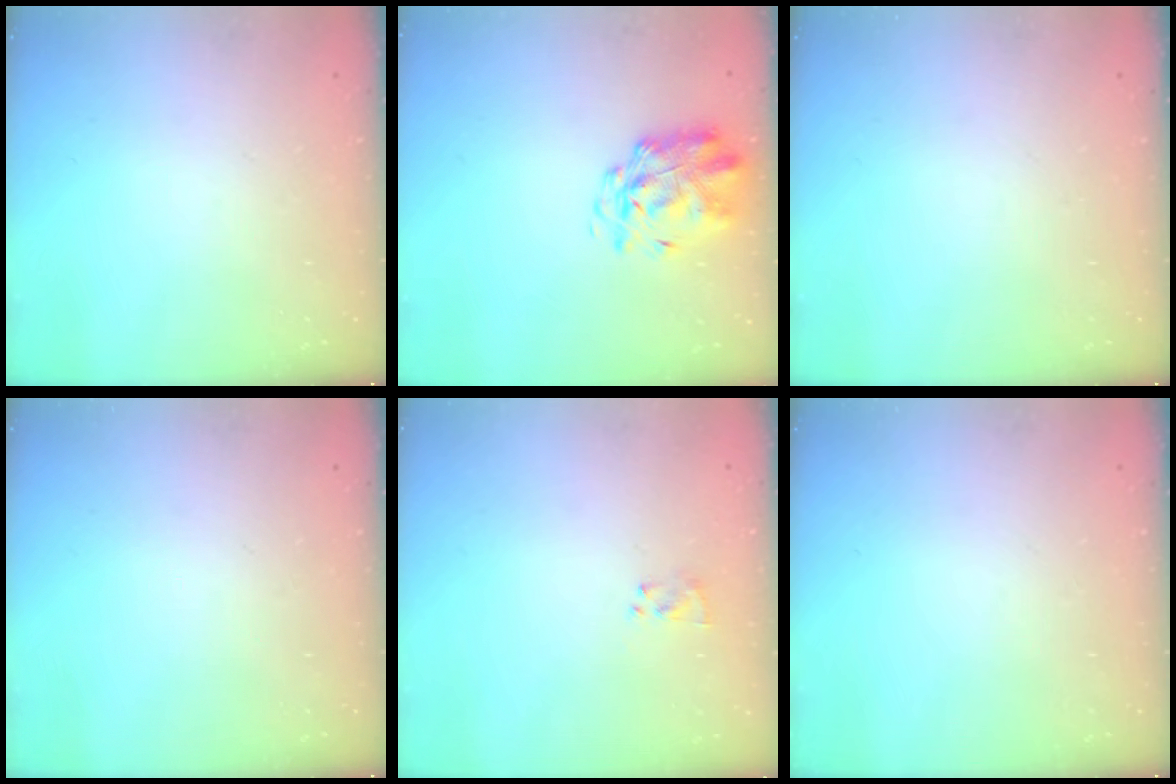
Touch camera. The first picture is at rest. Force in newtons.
{"total": 2.9, "press": 2.8, "slide": 0.7}
{"total": 0.0}
{"total": 0.0}
{"total": 2.6, "press": 2.3, "slide": 1.3}
{"total": 0.0}